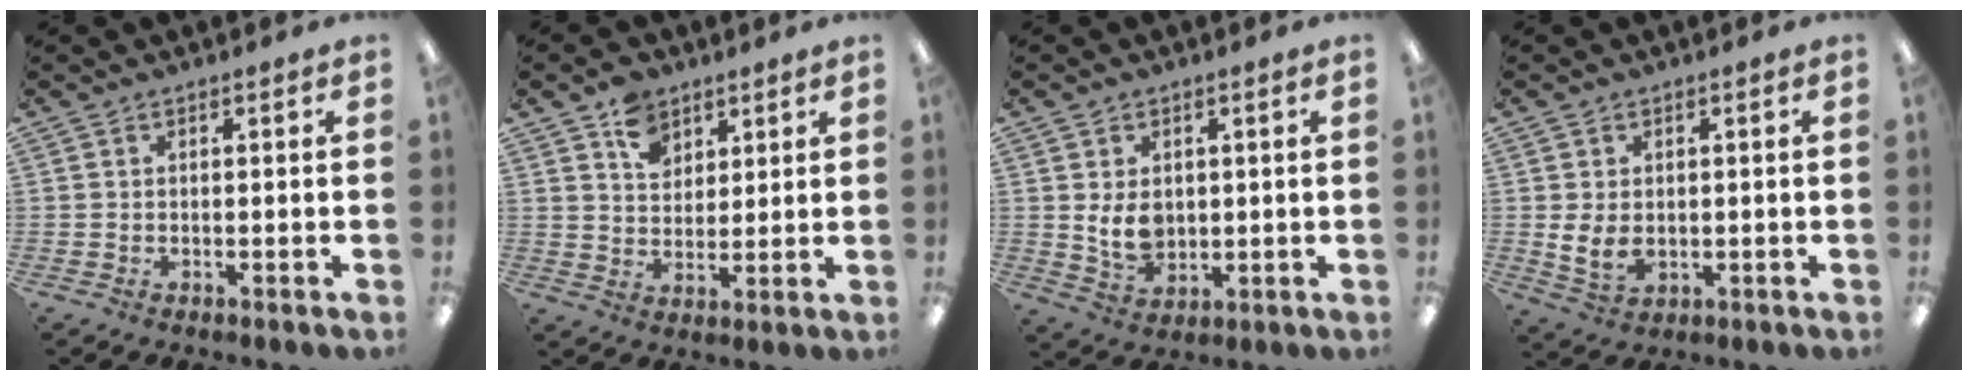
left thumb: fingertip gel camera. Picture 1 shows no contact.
{"total": 8.3, "force": [5.1, 5.9, 2.7], "torque": [-0.036, -0.018, 0.094]}
{"total": 6.7, "force": [1.3, 5.1, 4.1], "torque": [-0.073, -0.005, 0.021]}
{"total": 5.4, "force": [0.2, 3.7, 3.9], "torque": [-0.065, -0.005, 0.003]}